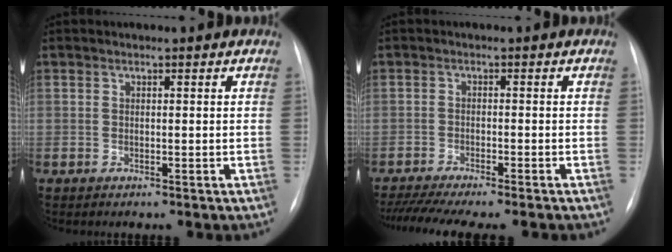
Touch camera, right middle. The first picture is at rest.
{"total": 11.3, "force": [-9.7, 0.4, 5.8], "torque": [-0.078, -0.012, -0.146]}